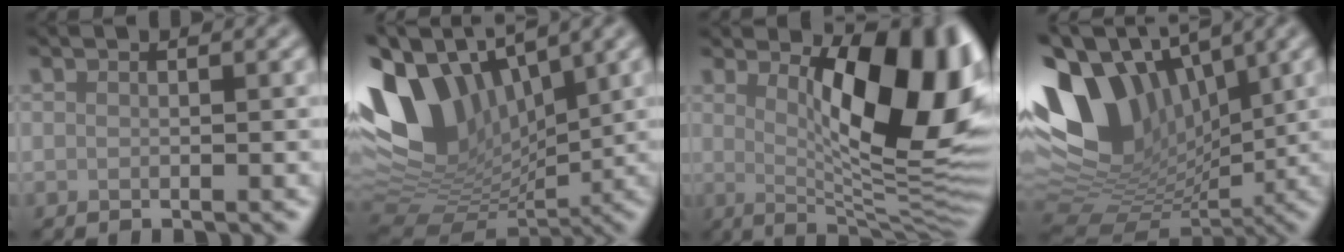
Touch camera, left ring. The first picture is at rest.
{"total": 13.3, "force": [3.9, 8.5, 9.5], "torque": [-0.209, 0.007, 0.076]}
{"total": 12.8, "force": [2.8, 4.8, 11.6], "torque": [-0.138, -0.001, 0.045]}
{"total": 14.4, "force": [3.5, 9.6, 10.1], "torque": [-0.187, 0.008, 0.085]}